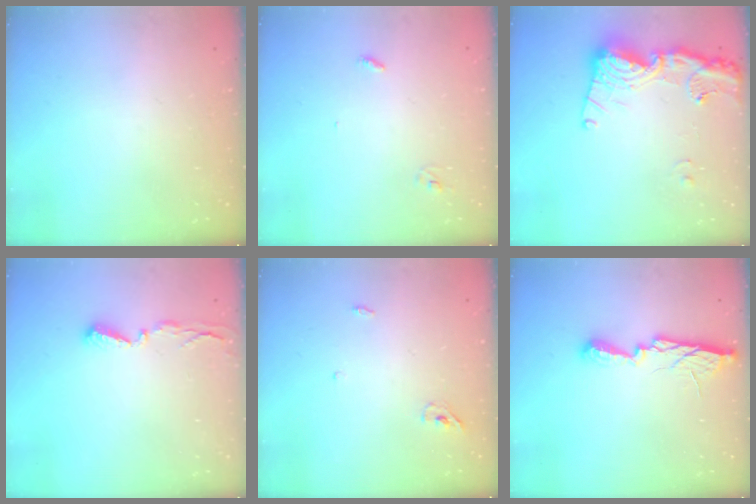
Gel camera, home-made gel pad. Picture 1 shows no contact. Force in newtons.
{"total": 2.8, "press": 2.8, "slide": 0.2}
{"total": 16.6, "press": 16.5, "slide": 1.9}
{"total": 4.0, "press": 4.0, "slide": 0.4}
{"total": 3.7, "press": 3.6, "slide": 1.0}
{"total": 9.7, "press": 9.7, "slide": 0.9}